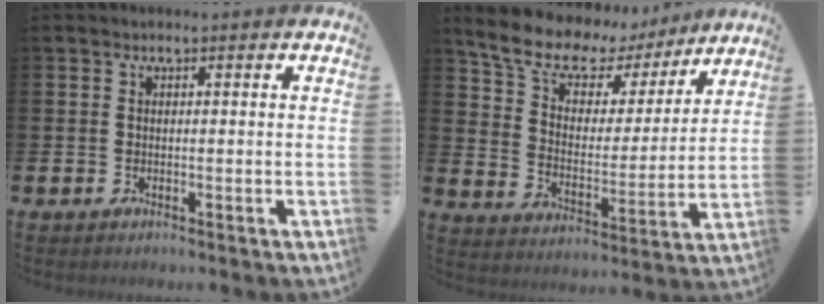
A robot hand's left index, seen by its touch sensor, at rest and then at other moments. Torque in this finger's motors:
{"motor_torque": [1.13, -1.01, 0.65, 0.04]}